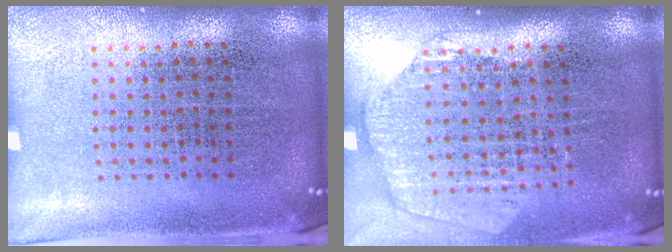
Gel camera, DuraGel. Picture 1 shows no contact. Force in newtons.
{"total": 1.6, "press": 1.4, "slide": 0.7}